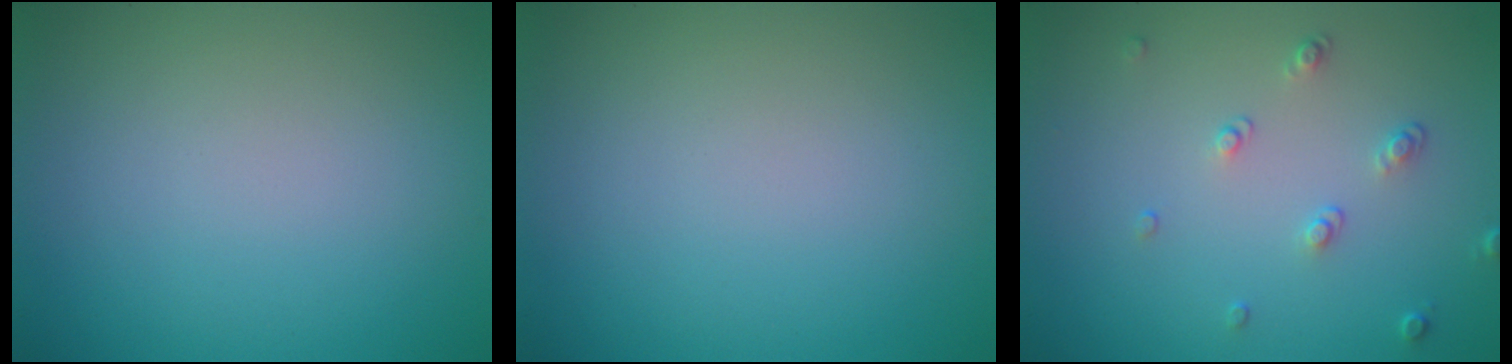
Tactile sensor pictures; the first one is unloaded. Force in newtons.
{"total": 0.0}
{"total": 1.5, "press": 1.0, "slide": 1.1}